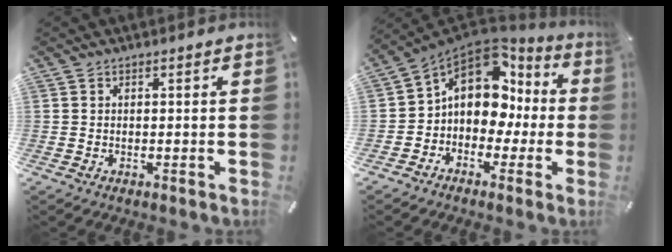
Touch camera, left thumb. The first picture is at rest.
{"total": 12.9, "force": [2.9, 10.0, 7.5], "torque": [-0.138, -0.020, 0.050]}